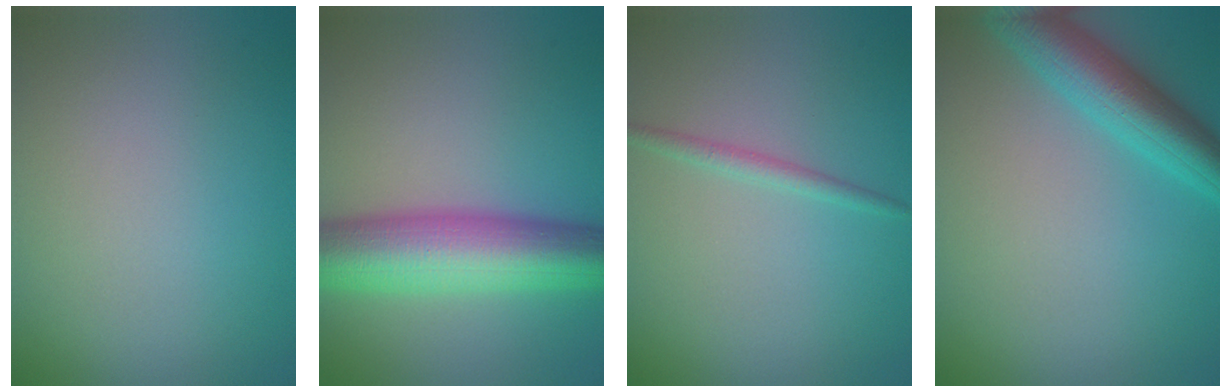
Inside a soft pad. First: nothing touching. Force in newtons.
{"total": 9.7, "press": 9.7, "slide": 0.1}
{"total": 1.3, "press": 1.3, "slide": 0.1}
{"total": 5.3, "press": 5.3, "slide": 0.2}